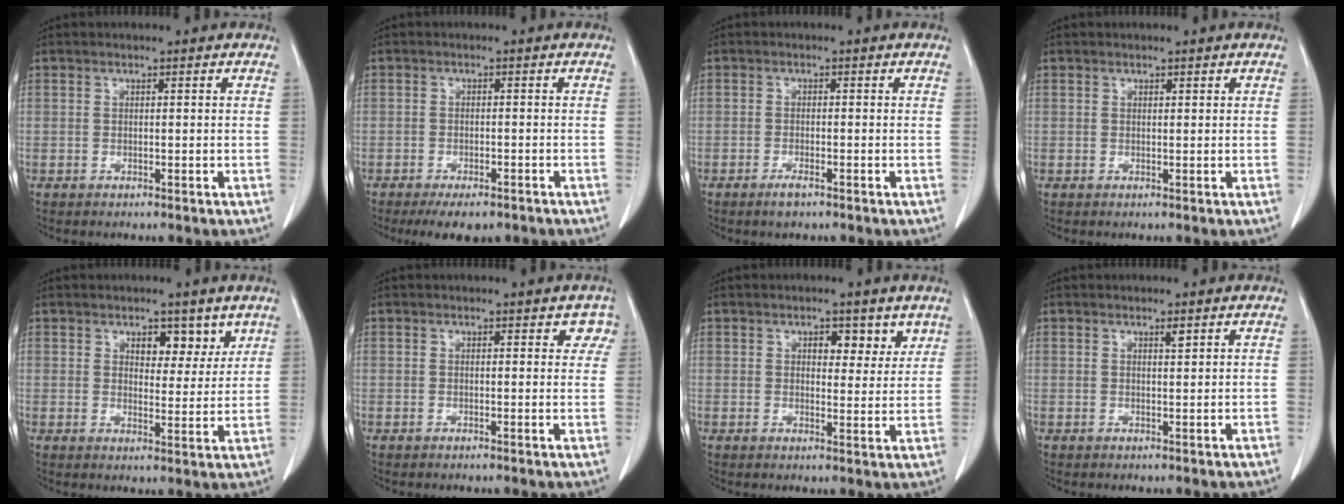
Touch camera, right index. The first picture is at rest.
{"total": 5.3, "force": [-3.9, 2.3, 2.6], "torque": [-0.033, -0.004, -0.055]}
{"total": 1.9, "force": [-1.3, 0.4, 1.2], "torque": [-0.025, -0.002, -0.023]}
{"total": 0.0}
{"total": 4.9, "force": [3.0, 2.7, 2.7], "torque": [-0.022, -0.002, 0.043]}
{"total": 2.9, "force": [1.9, 1.6, 1.5], "torque": [0.004, 0.003, 0.010]}
{"total": 4.3, "force": [2.5, 2.4, 2.6], "torque": [-0.019, -0.002, 0.031]}
{"total": 0.8, "force": [0.6, 0.1, 0.6], "torque": [-0.012, -0.004, 0.009]}